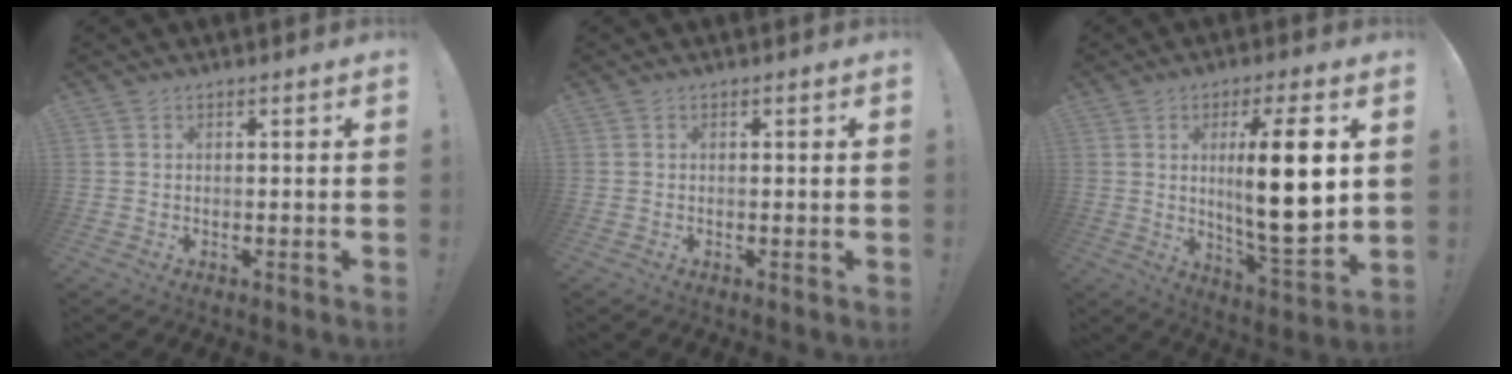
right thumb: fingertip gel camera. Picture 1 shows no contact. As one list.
[{"total": 0.0}, {"total": 17.1, "force": [2.7, 3.5, 16.5], "torque": [-0.266, -0.021, 0.029]}]